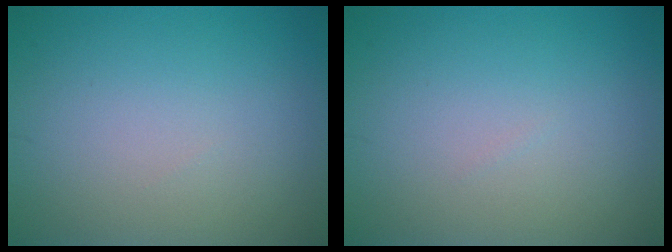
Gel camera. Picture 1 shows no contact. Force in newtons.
{"total": 0.0}